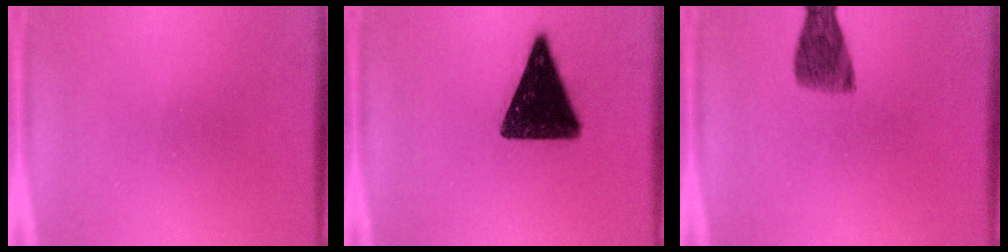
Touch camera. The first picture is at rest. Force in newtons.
{"total": 14.2}
{"total": 4.7}